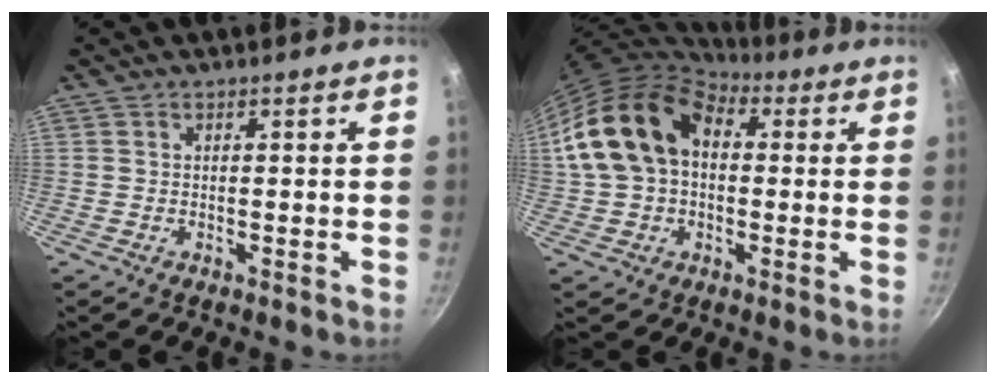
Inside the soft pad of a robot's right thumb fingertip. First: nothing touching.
{"total": 16.1, "force": [2.8, 11.4, 11.0], "torque": [-0.185, 0.030, 0.041]}